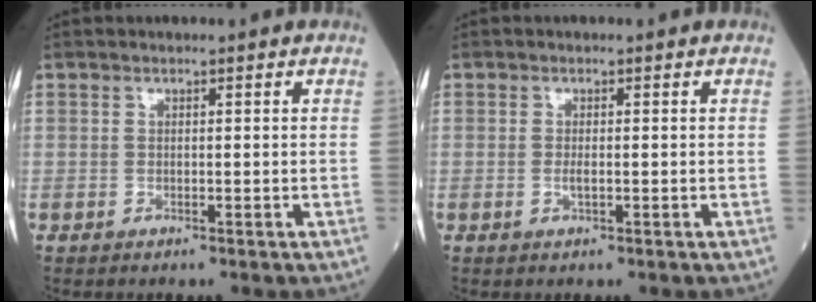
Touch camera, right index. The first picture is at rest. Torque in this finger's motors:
{"motor_torque": [0.30, 0.00, -0.01, 0.01]}